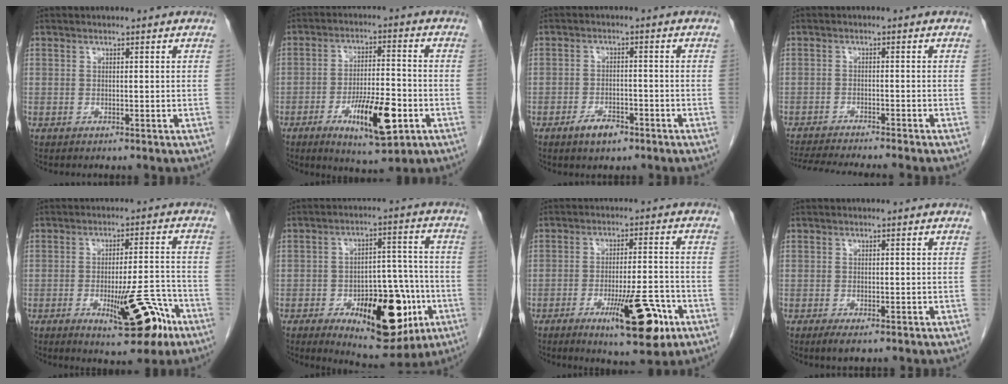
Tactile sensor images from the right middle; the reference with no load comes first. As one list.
[{"total": 11.2, "force": [-4.5, 2.6, 9.9], "torque": [-0.170, -0.009, -0.068]}, {"total": 3.9, "force": [-2.6, 1.7, 2.4], "torque": [-0.045, 0.002, -0.041]}, {"total": 11.5, "force": [-10.4, -0.1, 5.0], "torque": [-0.064, -0.016, -0.156]}, {"total": 10.6, "force": [-5.3, 2.5, 8.8], "torque": [-0.123, -0.001, -0.069]}, {"total": 16.9, "force": [-6.6, 6.9, 13.9], "torque": [-0.187, 0.012, -0.086]}, {"total": 11.3, "force": [-5.5, 2.0, 9.6], "torque": [-0.143, -0.012, -0.078]}, {"total": 2.4, "force": [-1.4, 0.7, 1.8], "torque": [-0.030, -0.005, -0.020]}]